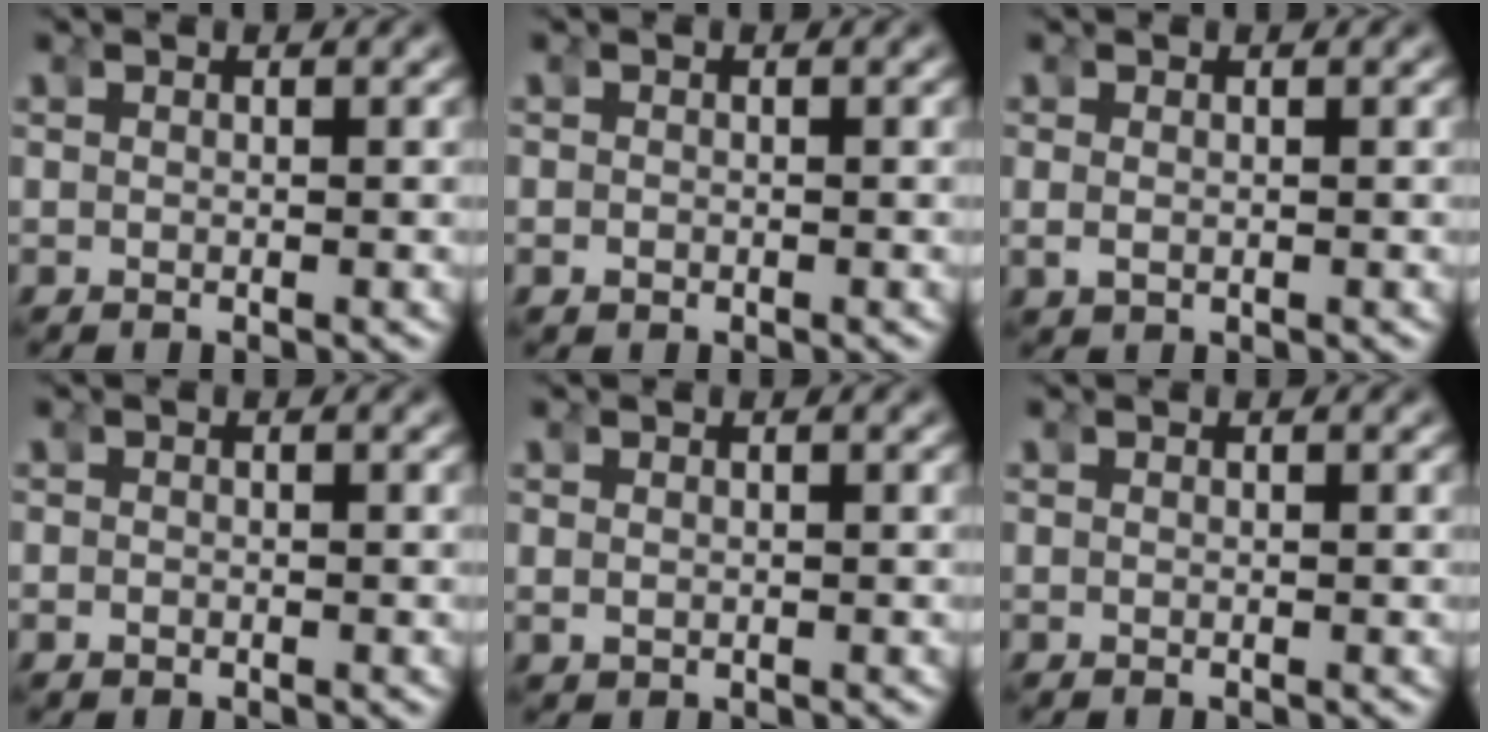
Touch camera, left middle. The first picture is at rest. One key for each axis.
{"total": 0.8, "fx": 0.6, "fy": 0.4, "fz": 0.1, "tx": -0.003, "ty": 0.000, "tz": 0.011}
{"total": 1.6, "fx": 0.4, "fy": -1.5, "fz": -0.5, "tx": 0.008, "ty": 0.008, "tz": 0.007}
{"total": 0.8, "fx": 0.5, "fy": 0.6, "fz": 0.2, "tx": -0.008, "ty": -0.002, "tz": 0.009}
{"total": 1.0, "fx": 0.4, "fy": -0.8, "fz": -0.4, "tx": 0.013, "ty": 0.005, "tz": 0.009}
{"total": 0.0}